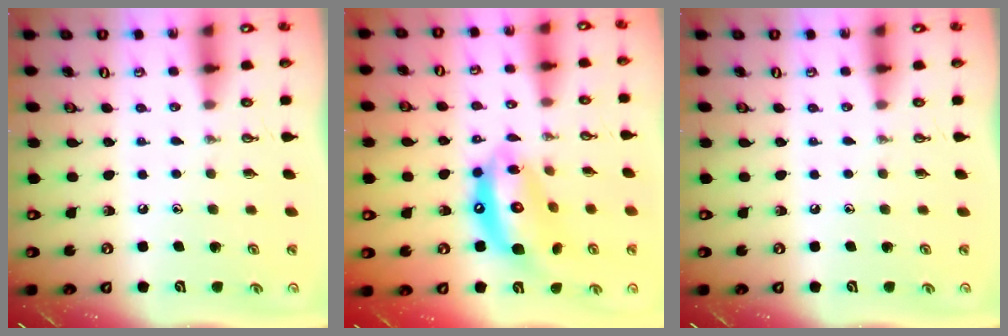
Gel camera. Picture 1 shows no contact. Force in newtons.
{"total": 14.2, "press": 14.1, "slide": 1.2}
{"total": 0.0}